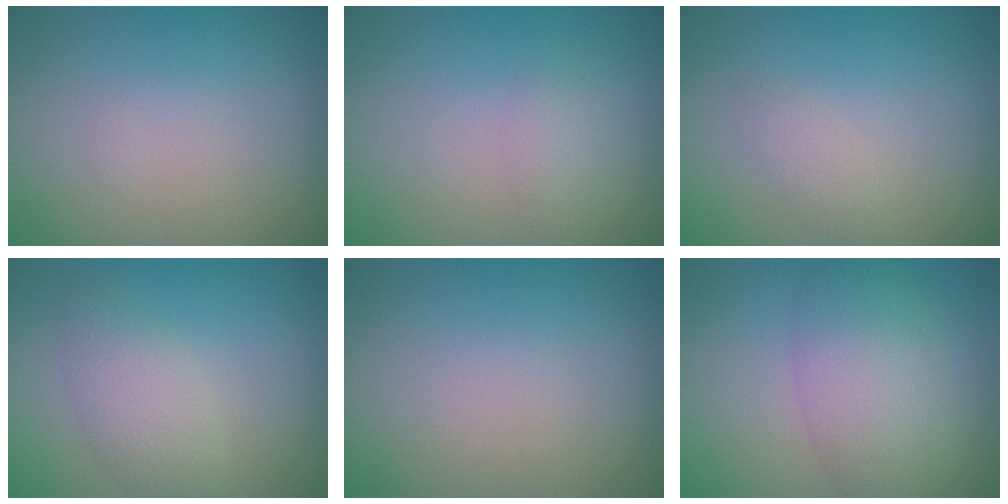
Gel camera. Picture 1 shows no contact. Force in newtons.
{"total": 1.3, "press": 1.3, "slide": 0.0}
{"total": 1.1, "press": 1.1, "slide": 0.0}
{"total": 2.9, "press": 2.9, "slide": 0.2}
{"total": 0.0}
{"total": 5.4, "press": 5.4, "slide": 0.2}